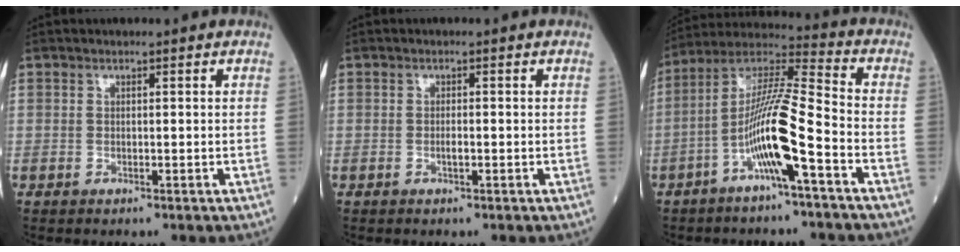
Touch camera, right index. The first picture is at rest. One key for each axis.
{"total": 1.0, "fx": -0.3, "fy": 0.1, "fz": 0.9, "tx": -0.020, "ty": -0.001, "tz": -0.006}
{"total": 12.4, "fx": -4.7, "fy": 0.2, "fz": 11.5, "tx": -0.224, "ty": 0.013, "tz": -0.095}